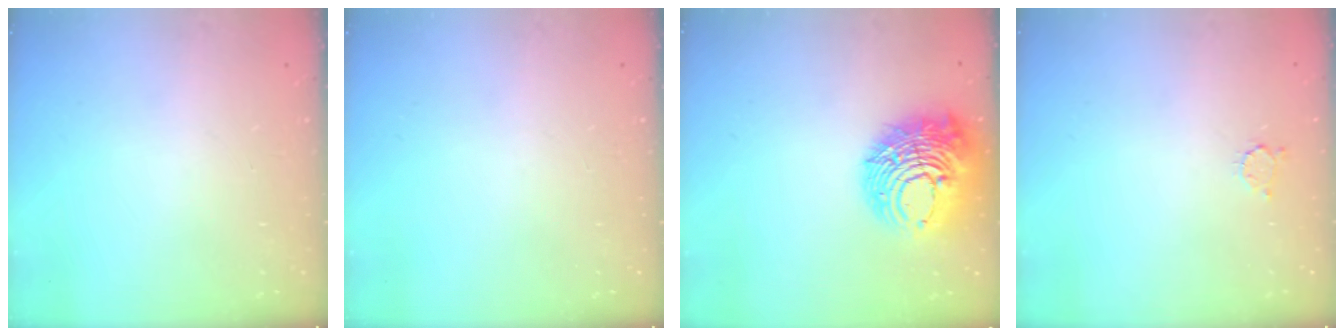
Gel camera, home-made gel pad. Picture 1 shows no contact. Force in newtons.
{"total": 0.0}
{"total": 14.9, "press": 14.9, "slide": 1.5}
{"total": 2.7, "press": 2.7, "slide": 0.3}